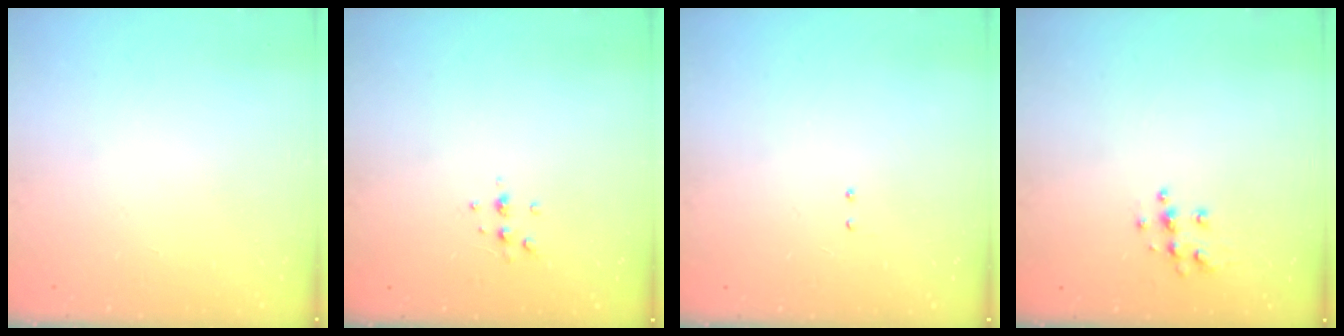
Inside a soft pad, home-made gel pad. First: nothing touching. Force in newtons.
{"total": 5.2, "press": 5.1, "slide": 0.9}
{"total": 2.1, "press": 2.0, "slide": 0.6}
{"total": 6.3, "press": 6.3, "slide": 0.3}